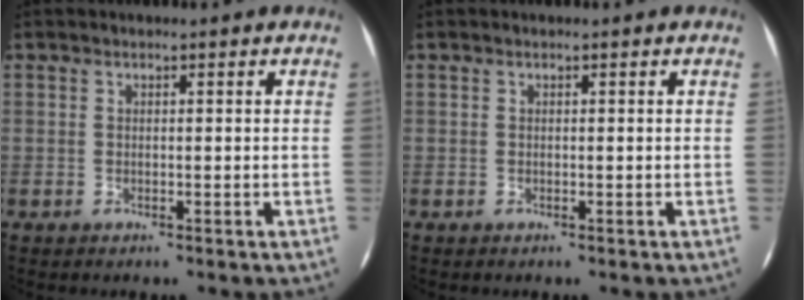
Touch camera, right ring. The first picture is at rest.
{"total": 0.0}